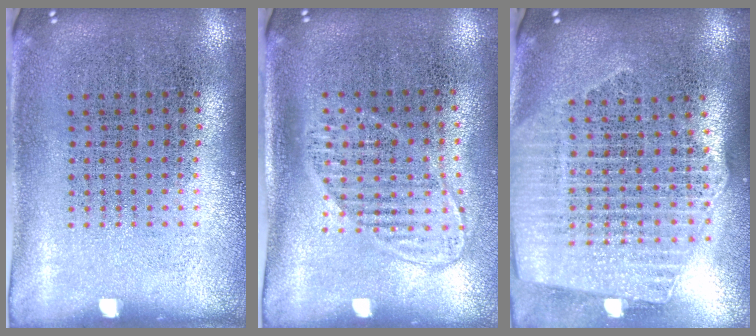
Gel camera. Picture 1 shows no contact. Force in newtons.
{"total": 1.5, "press": 1.3, "slide": 0.7}
{"total": 2.4, "press": 2.2, "slide": 1.2}